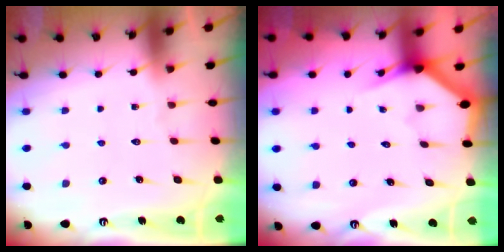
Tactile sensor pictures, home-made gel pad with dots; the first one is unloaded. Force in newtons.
{"total": 3.0, "press": 3.0, "slide": 0.1}